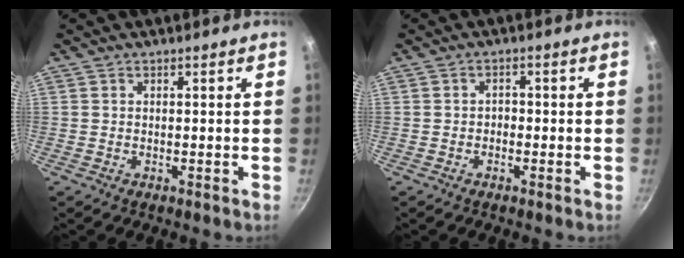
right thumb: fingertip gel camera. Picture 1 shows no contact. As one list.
[{"total": 1.3, "force": [-0.7, 1.0, 0.5], "torque": [-0.005, 0.008, -0.013]}]